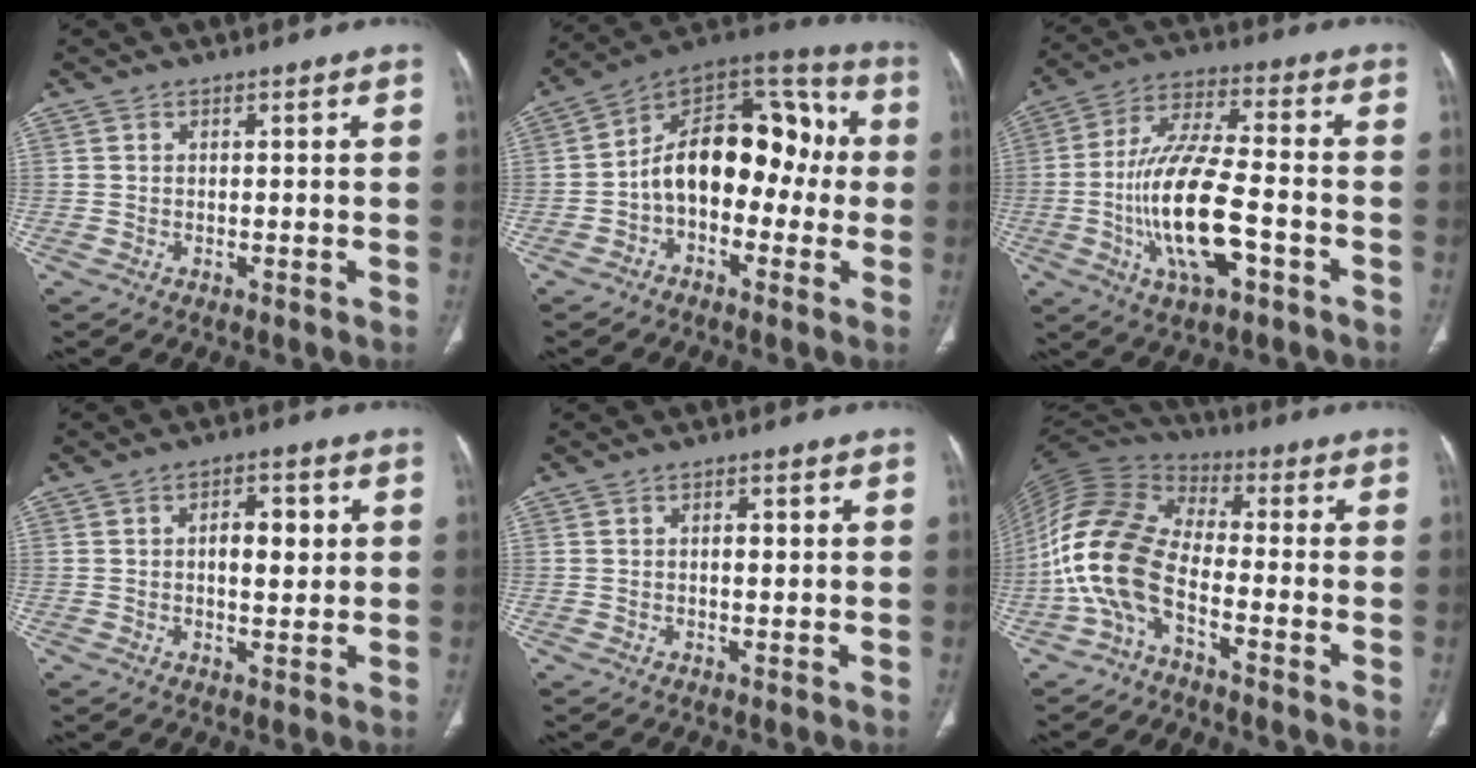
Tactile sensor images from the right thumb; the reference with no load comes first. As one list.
[{"total": 18.5, "force": [-1.2, 11.7, 14.3], "torque": [-0.174, 0.062, -0.033]}, {"total": 17.5, "force": [-4.7, 6.4, 15.6], "torque": [-0.303, 0.026, -0.081]}, {"total": 6.3, "force": [1.0, 3.2, 5.3], "torque": [-0.062, 0.001, 0.014]}, {"total": 2.1, "force": [0.3, 1.0, 1.8], "torque": [-0.026, 0.001, 0.004]}, {"total": 14.0, "force": [-4.7, 7.1, 11.1], "torque": [-0.245, 0.057, -0.105]}]